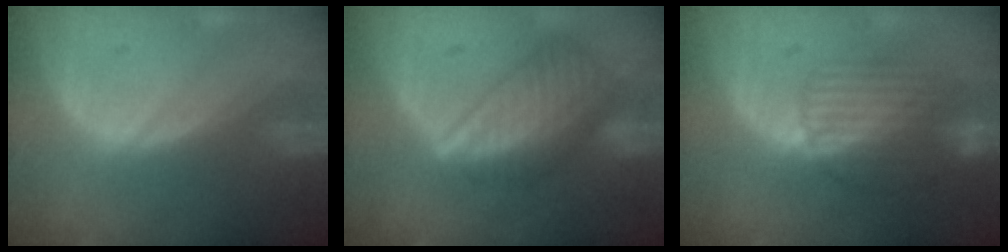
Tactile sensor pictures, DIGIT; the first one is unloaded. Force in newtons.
{"total": 8.6, "press": 7.5, "slide": 4.1}
{"total": 8.2, "press": 7.4, "slide": 3.5}